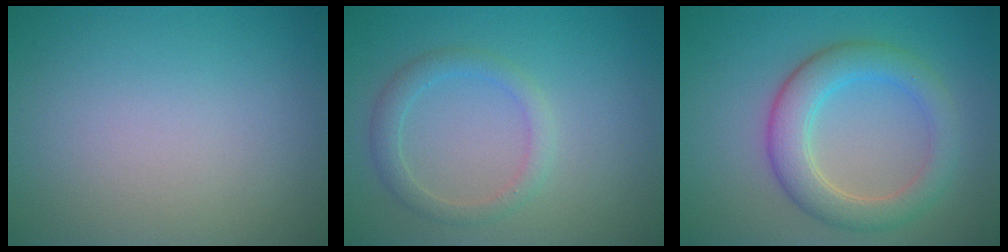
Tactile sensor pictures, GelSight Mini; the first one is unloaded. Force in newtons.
{"total": 2.2, "press": 2.2, "slide": 0.1}
{"total": 4.8, "press": 4.8, "slide": 0.3}